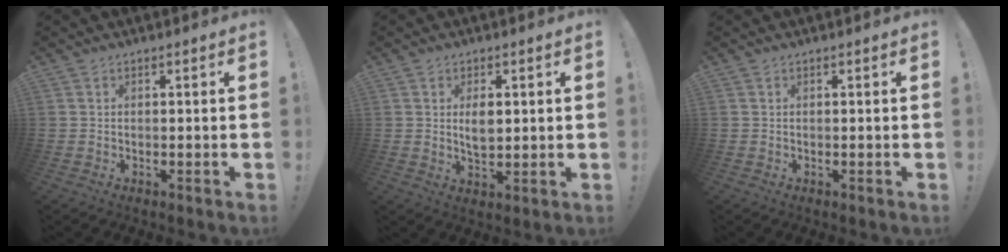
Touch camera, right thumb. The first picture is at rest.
{"total": 4.7, "force": [1.3, 2.6, 3.7], "torque": [-0.063, -0.006, 0.017]}
{"total": 0.0}